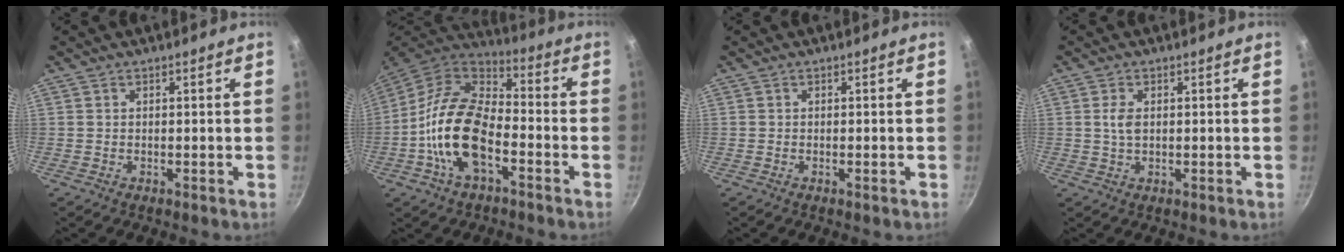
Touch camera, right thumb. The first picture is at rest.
{"total": 18.0, "force": [-5.3, 9.8, 14.1], "torque": [-0.250, 0.041, -0.113]}
{"total": 0.5, "force": [-0.2, 0.0, 0.5], "torque": [-0.008, 0.002, -0.005]}
{"total": 2.7, "force": [0.4, 1.5, 2.2], "torque": [-0.041, -0.001, 0.008]}